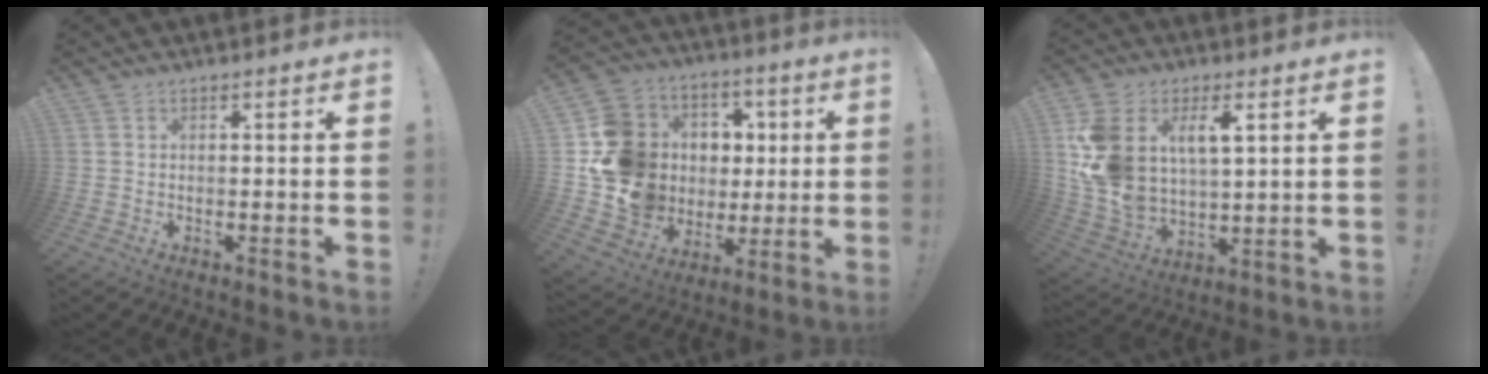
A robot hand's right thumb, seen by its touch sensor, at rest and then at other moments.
{"total": 17.9, "force": [1.4, 16.5, 6.8], "torque": [-0.122, 0.004, 0.080]}
{"total": 15.2, "force": [6.1, 9.8, 9.8], "torque": [-0.217, -0.031, 0.114]}